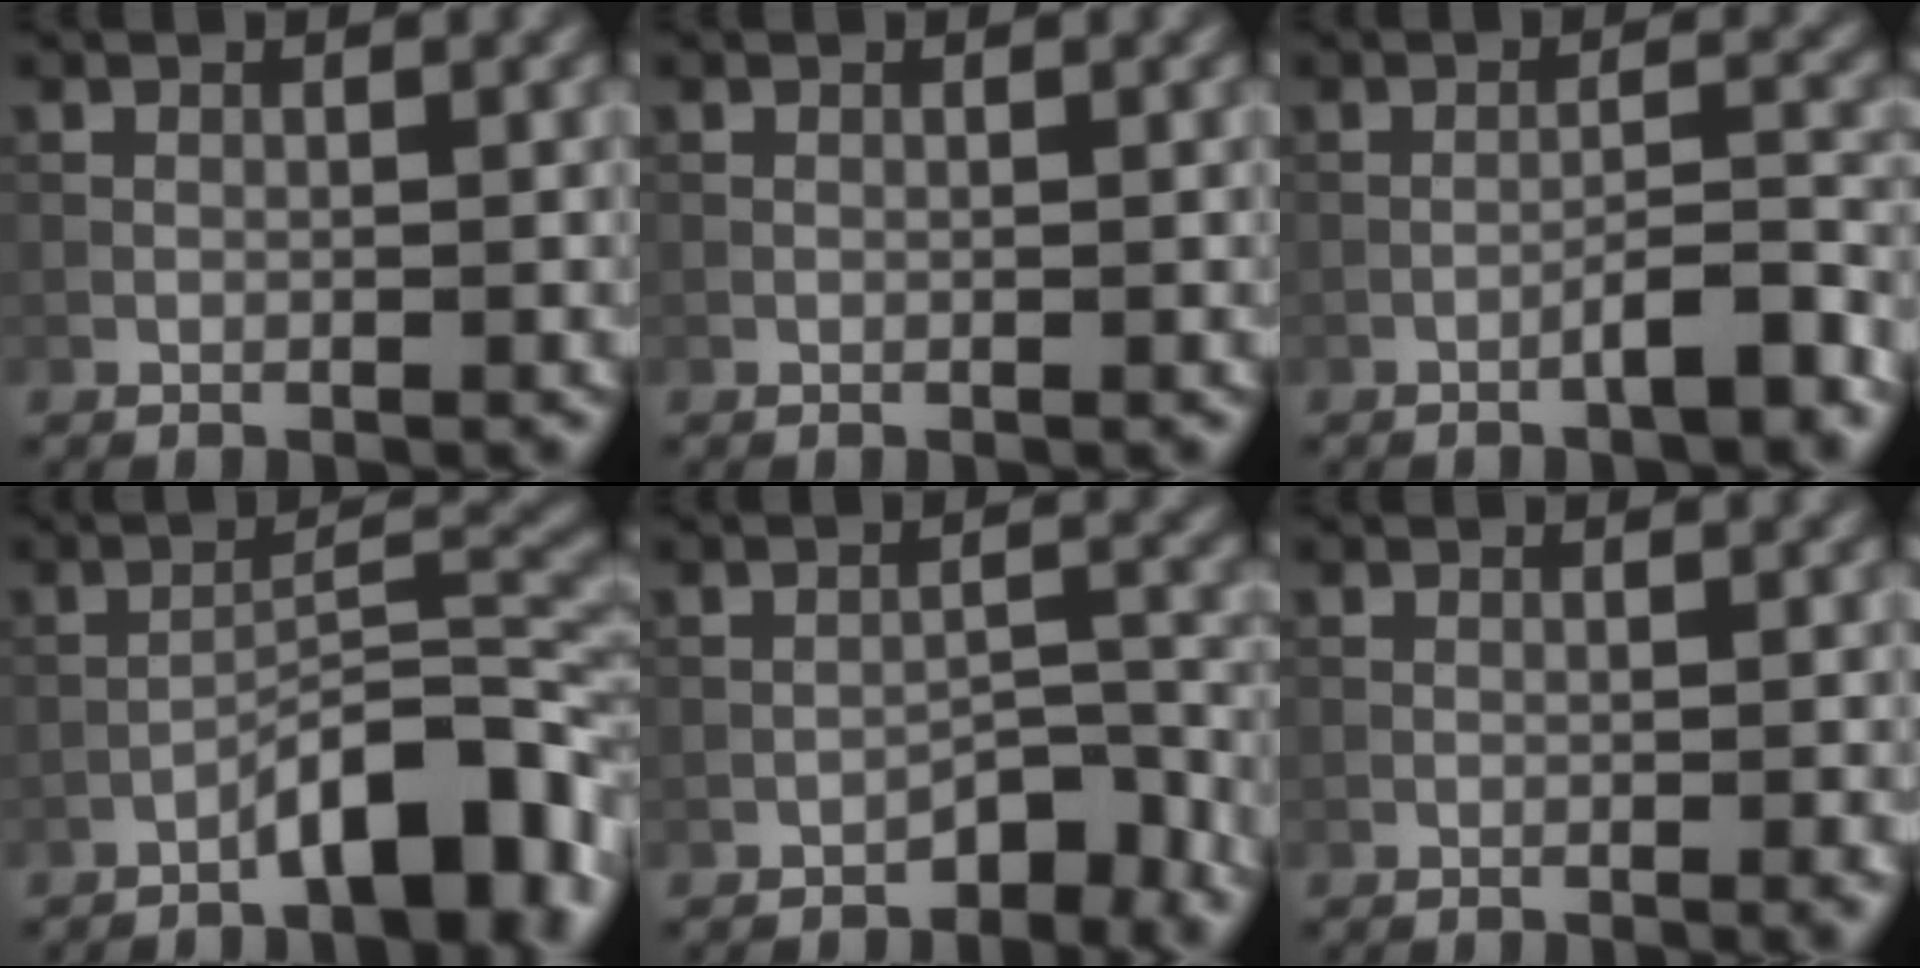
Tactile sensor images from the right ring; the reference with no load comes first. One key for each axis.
{"total": 0.0}
{"total": 3.1, "fx": -2.1, "fy": 0.3, "fz": 2.3, "tx": -0.034, "ty": 0.016, "tz": -0.036}
{"total": 7.4, "fx": -4.6, "fy": 1.9, "fz": 5.4, "tx": -0.078, "ty": 0.021, "tz": -0.076}
{"total": 2.9, "fx": -2.3, "fy": 1.2, "fz": 1.3, "tx": -0.014, "ty": 0.014, "tz": -0.037}
{"total": 0.9, "fx": -0.3, "fy": 0.2, "fz": 0.8, "tx": -0.009, "ty": -0.001, "tz": -0.006}